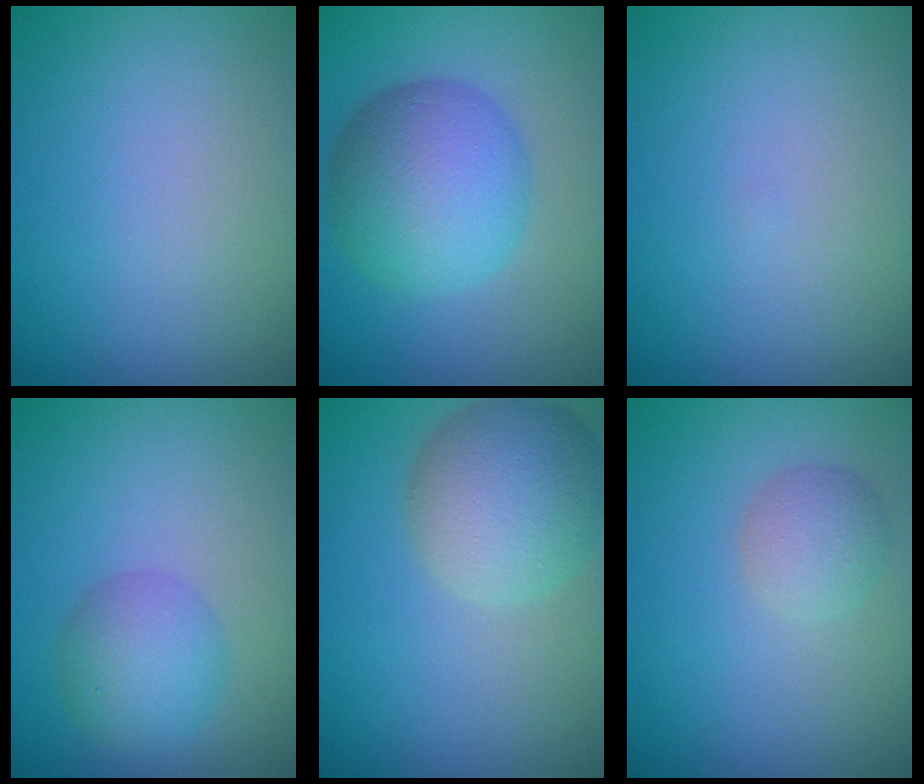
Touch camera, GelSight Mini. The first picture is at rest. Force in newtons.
{"total": 8.0, "press": 8.0, "slide": 0.1}
{"total": 0.0}
{"total": 3.7, "press": 3.7, "slide": 0.1}
{"total": 6.9, "press": 6.9, "slide": 0.2}
{"total": 2.4, "press": 2.4, "slide": 0.1}